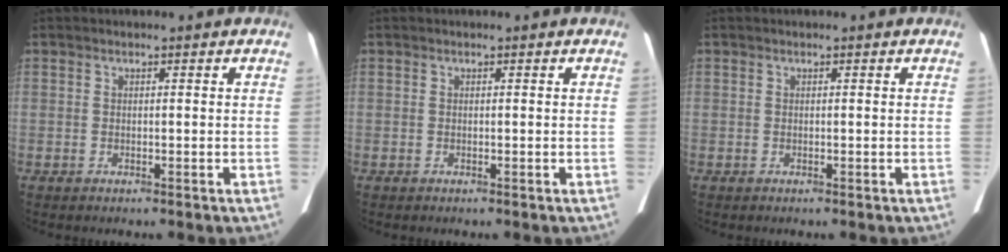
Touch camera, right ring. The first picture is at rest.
{"total": 0.0}
{"total": 0.0}